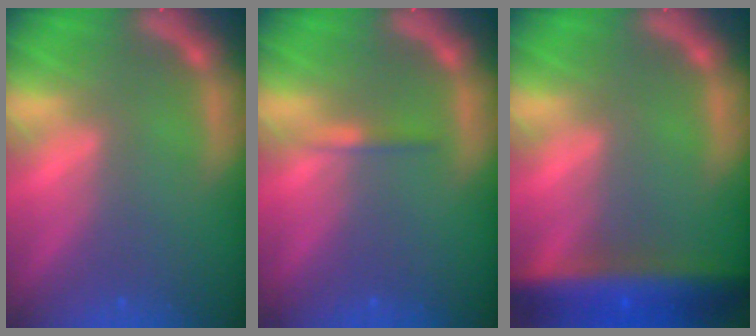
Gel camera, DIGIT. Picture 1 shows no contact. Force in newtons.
{"total": 0.9}
{"total": 8.0}